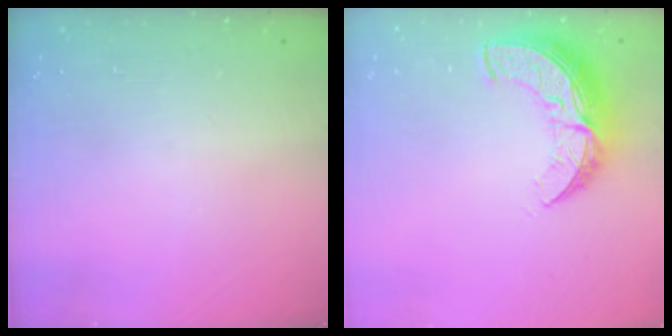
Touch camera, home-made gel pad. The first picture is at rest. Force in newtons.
{"total": 11.3, "press": 11.3, "slide": 0.8}